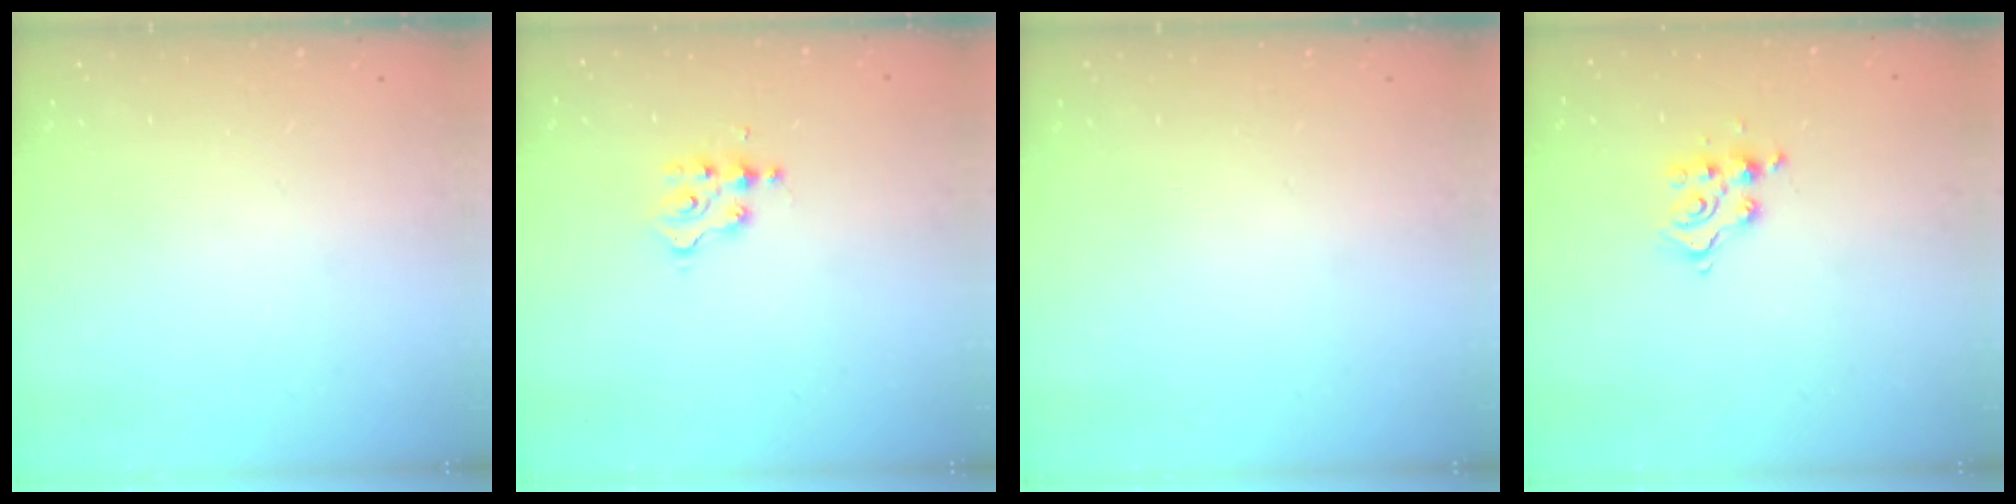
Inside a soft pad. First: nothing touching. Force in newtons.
{"total": 2.9, "press": 2.9, "slide": 0.4}
{"total": 0.0}
{"total": 8.4, "press": 8.4, "slide": 0.5}